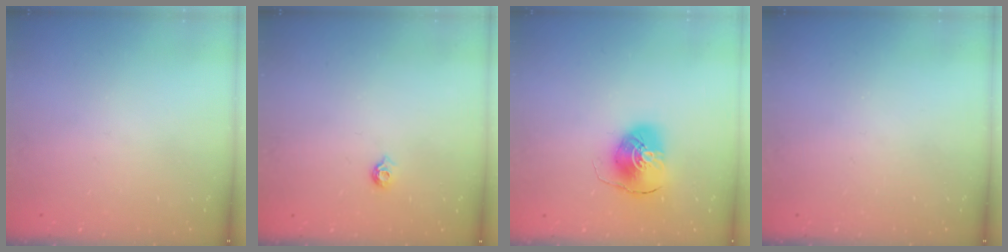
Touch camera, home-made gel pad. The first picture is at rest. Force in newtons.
{"total": 4.8, "press": 4.7, "slide": 0.9}
{"total": 9.1, "press": 9.0, "slide": 0.9}
{"total": 0.0}